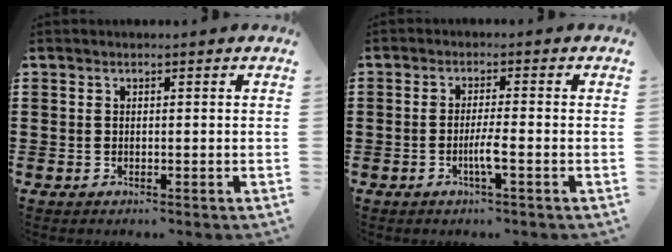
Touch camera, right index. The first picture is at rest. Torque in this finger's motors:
{"motor_torque": [0.25, 0.08, 0.04, 0.03]}